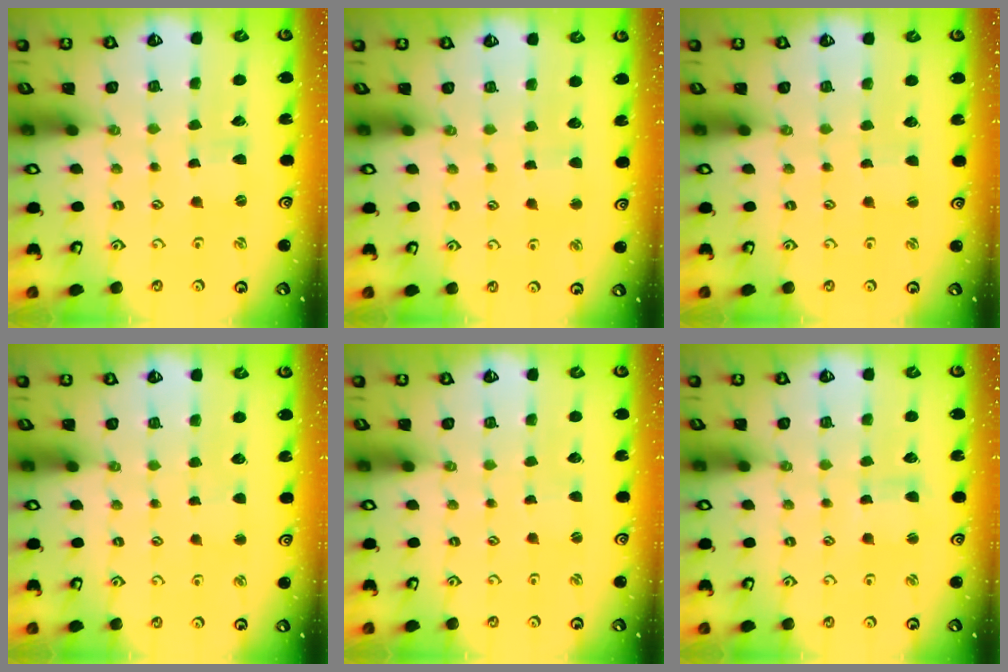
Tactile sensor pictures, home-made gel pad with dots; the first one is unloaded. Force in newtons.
{"total": 3.0, "press": 3.0, "slide": 0.3}
{"total": 0.0}
{"total": 1.9, "press": 1.9, "slide": 0.2}
{"total": 0.0}
{"total": 1.7, "press": 1.7, "slide": 0.4}